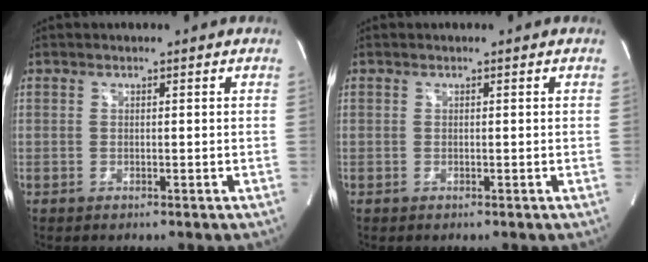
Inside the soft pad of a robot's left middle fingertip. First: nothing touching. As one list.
[{"total": 0.0}]